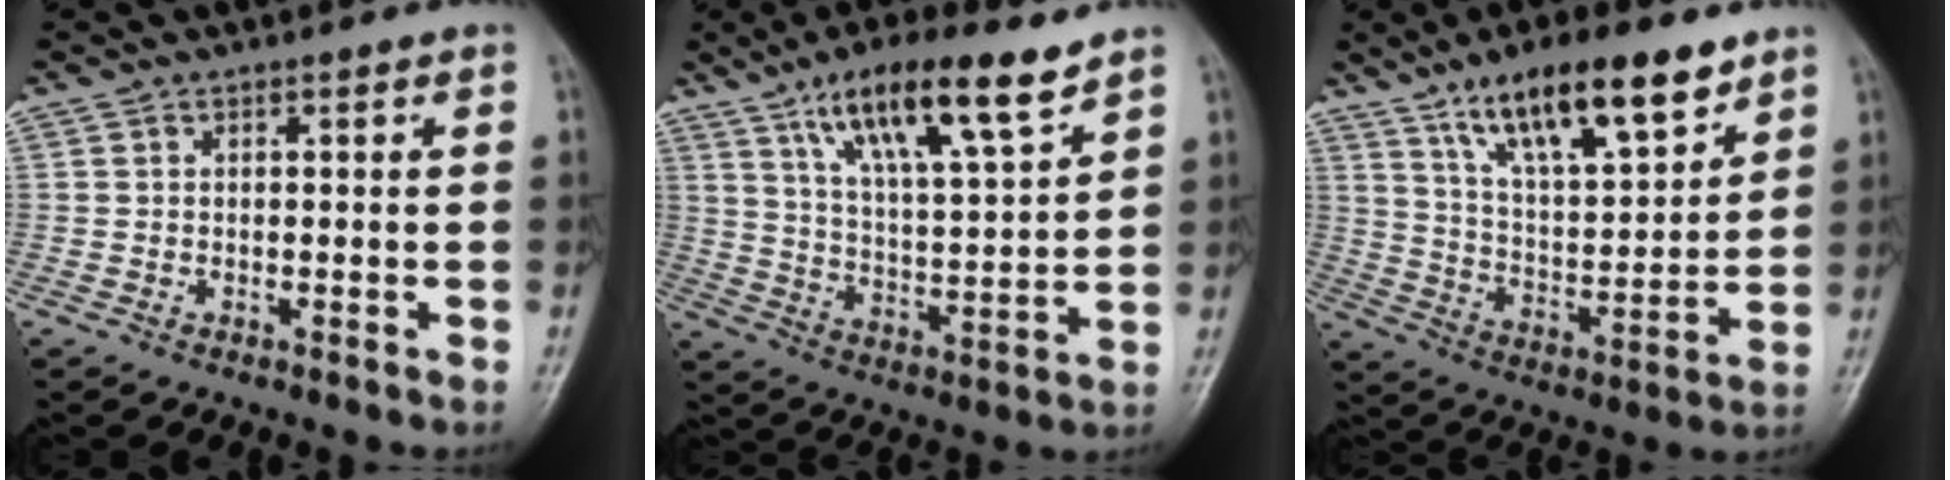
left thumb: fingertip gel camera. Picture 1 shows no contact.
{"total": 15.6, "force": [9.8, 3.5, 11.6], "torque": [-0.188, -0.042, 0.178]}
{"total": 17.5, "force": [11.1, 5.5, 12.4], "torque": [-0.181, -0.047, 0.200]}